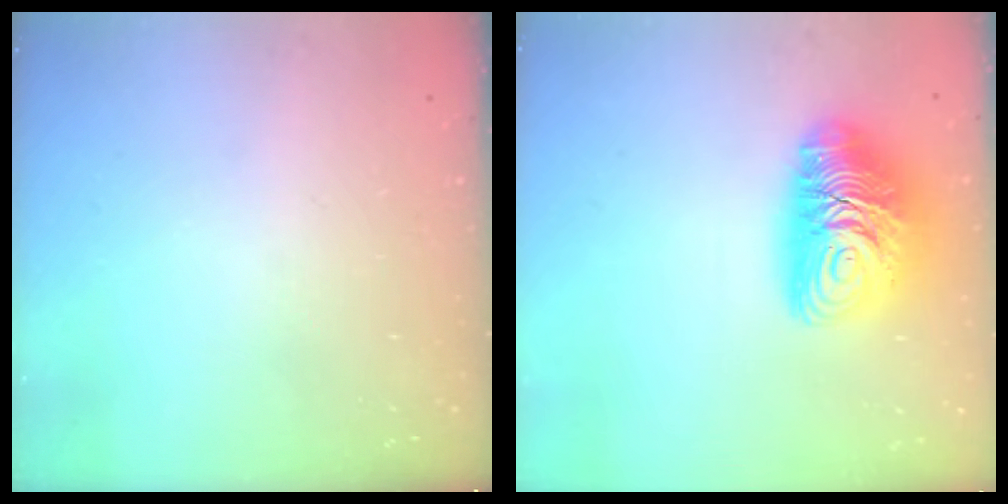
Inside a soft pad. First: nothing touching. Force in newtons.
{"total": 14.7, "press": 14.6, "slide": 1.1}